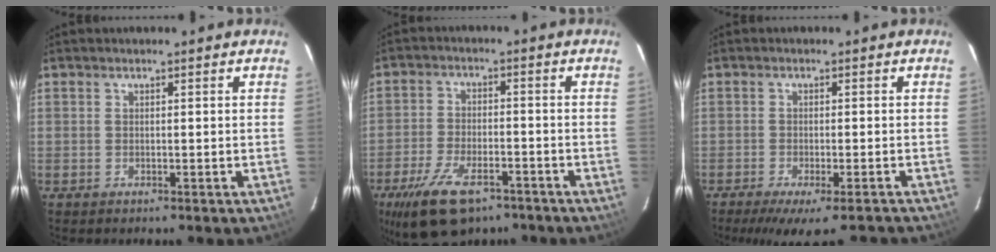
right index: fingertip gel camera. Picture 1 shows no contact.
{"total": 13.2, "force": [-8.6, 6.1, 8.0], "torque": [-0.178, -0.018, -0.149]}
{"total": 10.7, "force": [-9.1, 1.6, 5.3], "torque": [-0.102, -0.023, -0.132]}